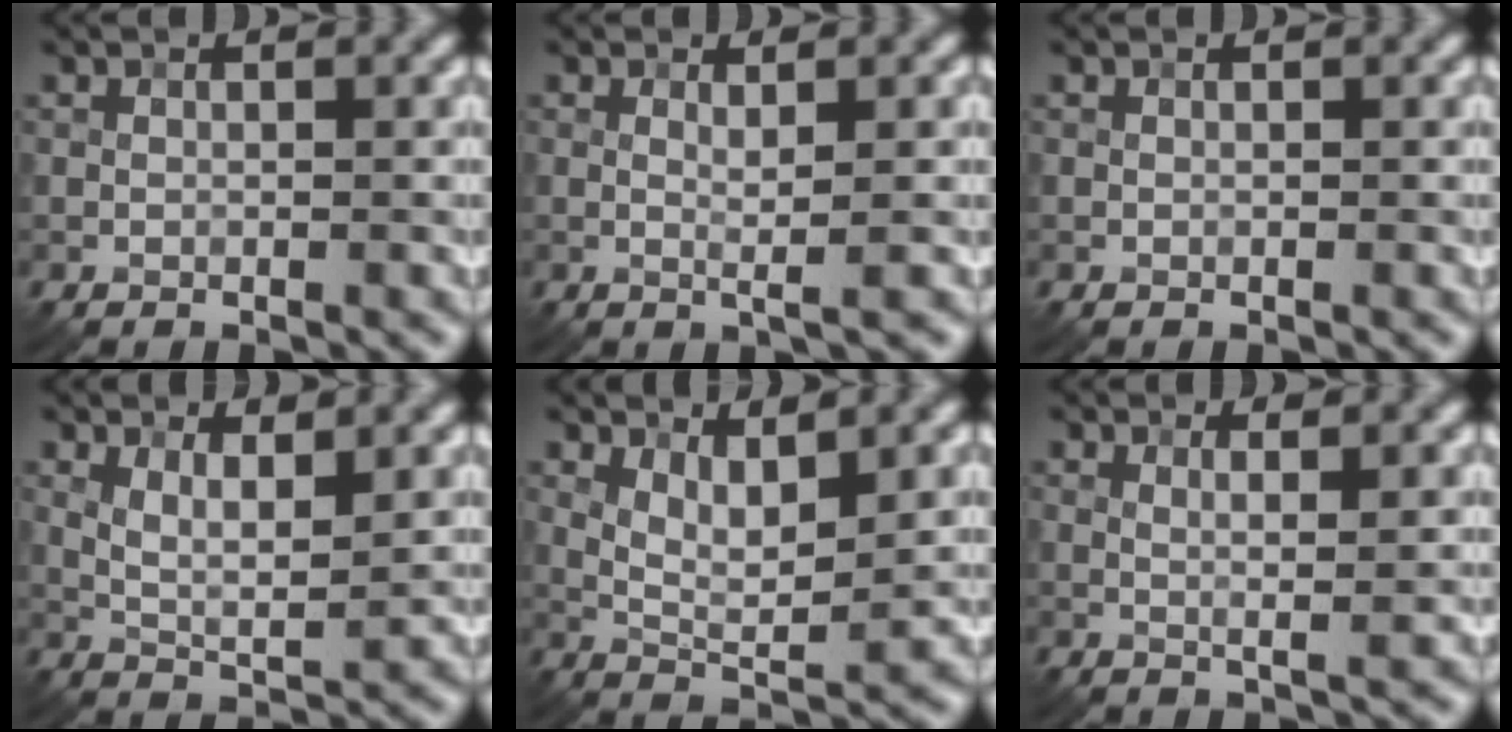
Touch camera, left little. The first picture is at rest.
{"total": 1.8, "force": [0.2, 0.2, 1.8], "torque": [-0.032, 0.000, -0.001]}
{"total": 0.0}
{"total": 3.7, "force": [1.6, 1.4, 3.0], "torque": [-0.061, -0.006, 0.032]}
{"total": 4.3, "force": [1.5, 1.5, 3.7], "torque": [-0.071, -0.008, 0.031]}
{"total": 2.3, "force": [0.9, 0.6, 2.1], "torque": [-0.028, 0.002, 0.009]}